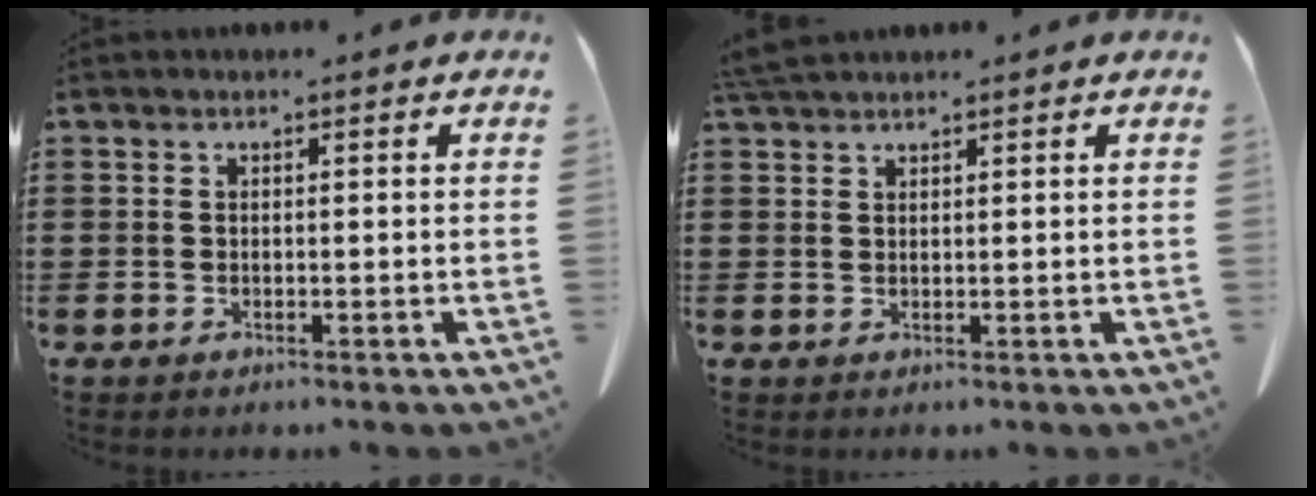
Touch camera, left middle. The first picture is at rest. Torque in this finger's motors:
{"motor_torque": [0.66, 0.33, 0.11, 0.13]}